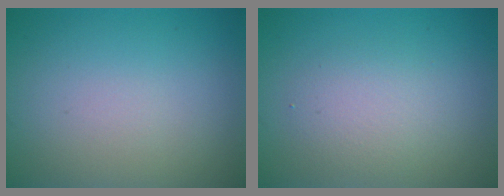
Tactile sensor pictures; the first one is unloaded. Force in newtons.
{"total": 2.5, "press": 2.5, "slide": 0.2}